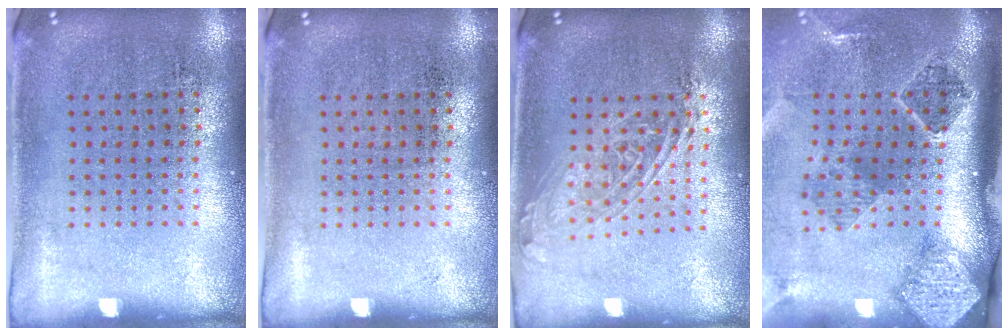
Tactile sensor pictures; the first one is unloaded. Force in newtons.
{"total": 0.0}
{"total": 1.7, "press": 1.4, "slide": 0.9}
{"total": 2.9, "press": 1.9, "slide": 2.1}